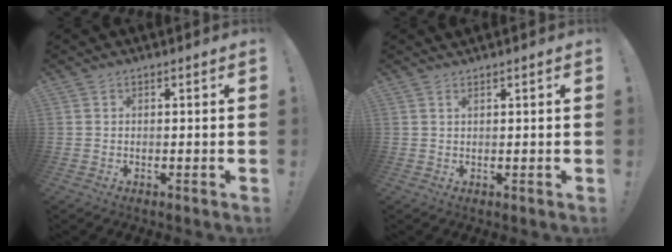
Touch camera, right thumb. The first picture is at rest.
{"total": 0.7, "force": [0.5, -0.1, 0.5], "torque": [-0.013, 0.002, 0.009]}